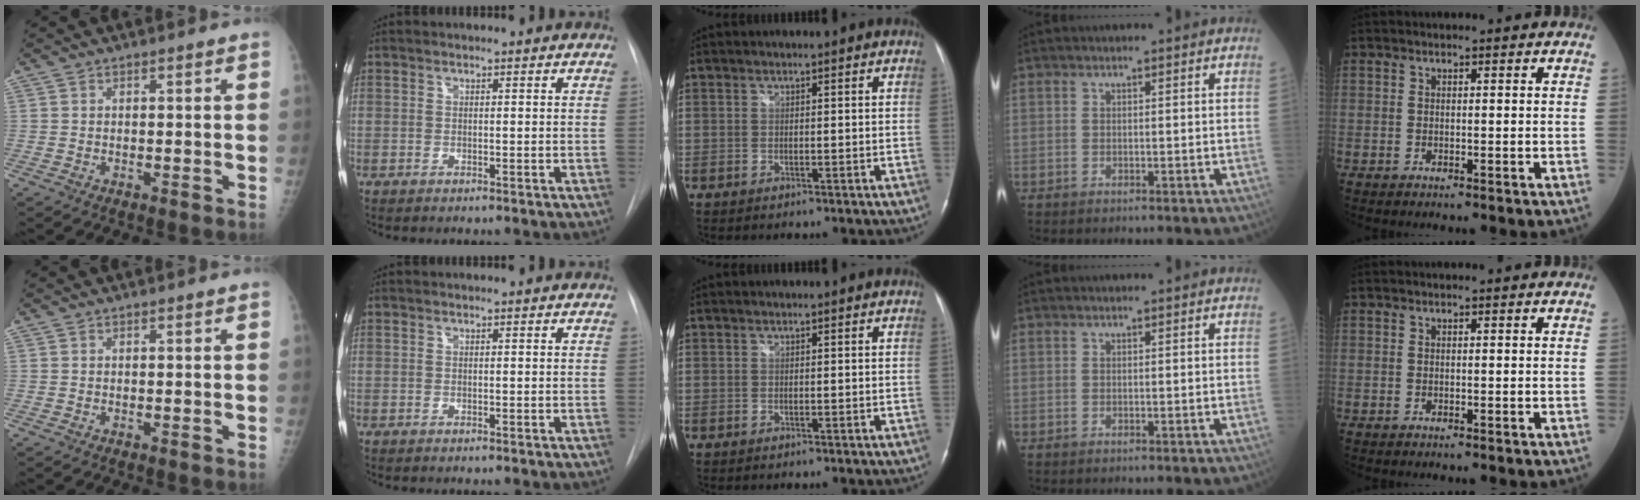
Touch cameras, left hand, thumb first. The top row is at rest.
{}